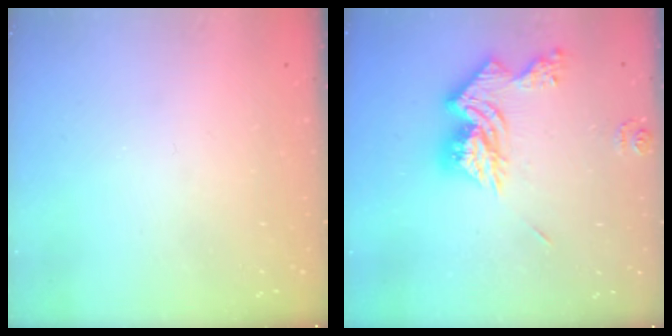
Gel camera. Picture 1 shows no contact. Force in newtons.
{"total": 15.1, "press": 15.0, "slide": 1.7}